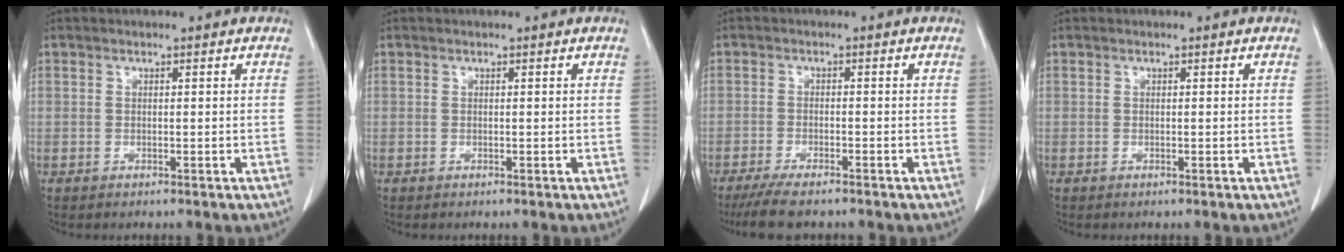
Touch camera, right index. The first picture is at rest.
{"total": 0.0}
{"total": 6.3, "force": [-5.3, 0.9, 3.3], "torque": [-0.056, -0.014, -0.087]}
{"total": 0.0}